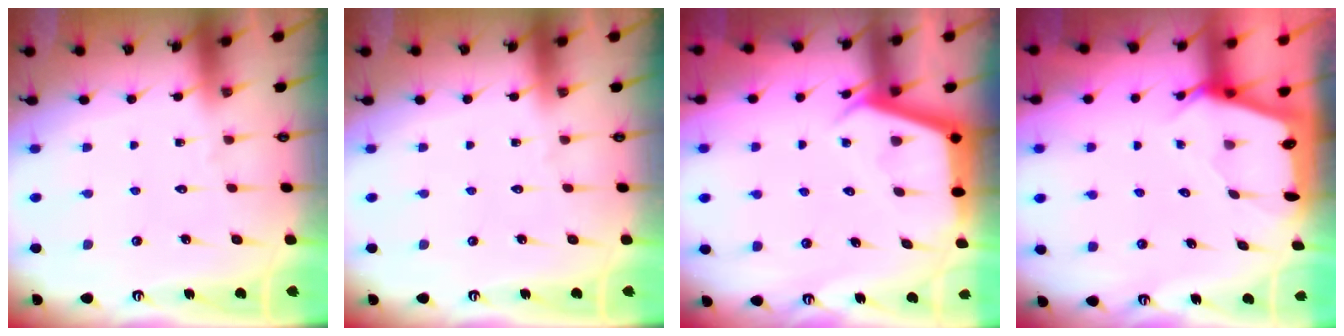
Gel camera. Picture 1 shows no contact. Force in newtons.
{"total": 0.0}
{"total": 4.0, "press": 3.9, "slide": 0.4}
{"total": 2.5, "press": 2.5, "slide": 0.3}